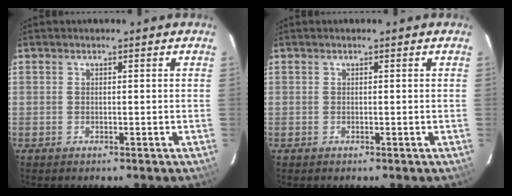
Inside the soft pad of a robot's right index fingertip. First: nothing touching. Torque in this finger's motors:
{"motor_torque": [0.00, 0.00, -0.01, 0.00]}